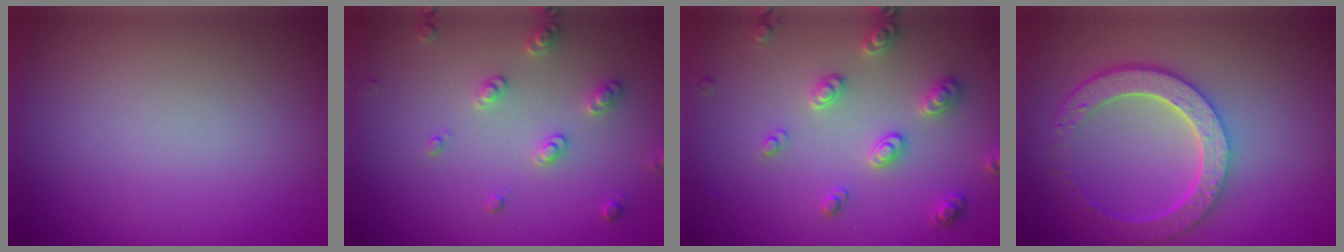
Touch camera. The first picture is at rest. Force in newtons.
{"total": 2.5, "press": 2.4, "slide": 0.7}
{"total": 2.7, "press": 2.7, "slide": 0.4}
{"total": 5.7, "press": 4.3, "slide": 3.8}